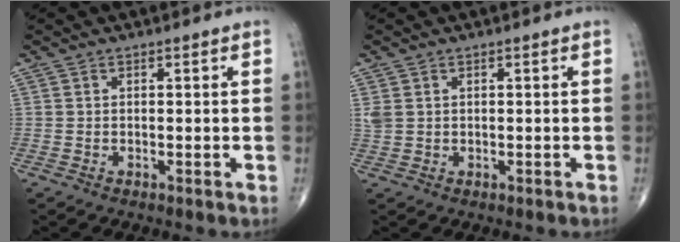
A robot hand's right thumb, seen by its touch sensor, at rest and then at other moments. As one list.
[{"total": 1.9, "force": [0.6, 1.5, 1.1], "torque": [-0.031, 0.002, 0.018]}]